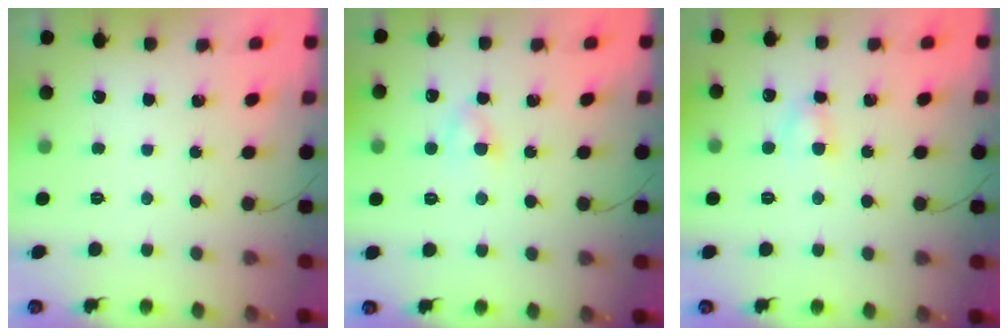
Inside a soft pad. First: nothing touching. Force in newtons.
{"total": 2.1, "press": 1.9, "slide": 0.8}
{"total": 3.0, "press": 2.8, "slide": 0.9}